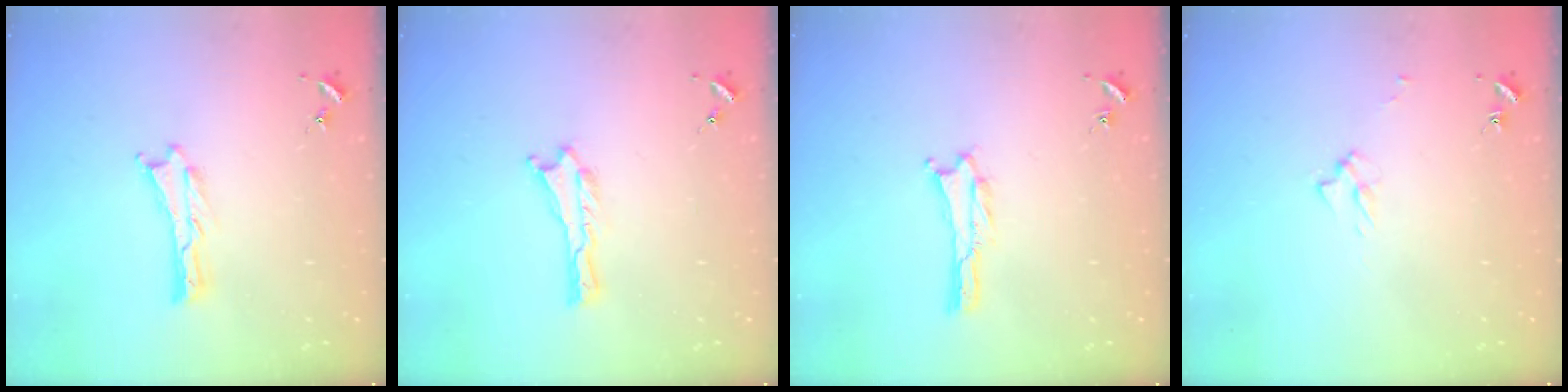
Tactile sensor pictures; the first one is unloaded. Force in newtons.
{"total": 0.0}
{"total": 0.0}
{"total": 2.5, "press": 2.5, "slide": 0.4}